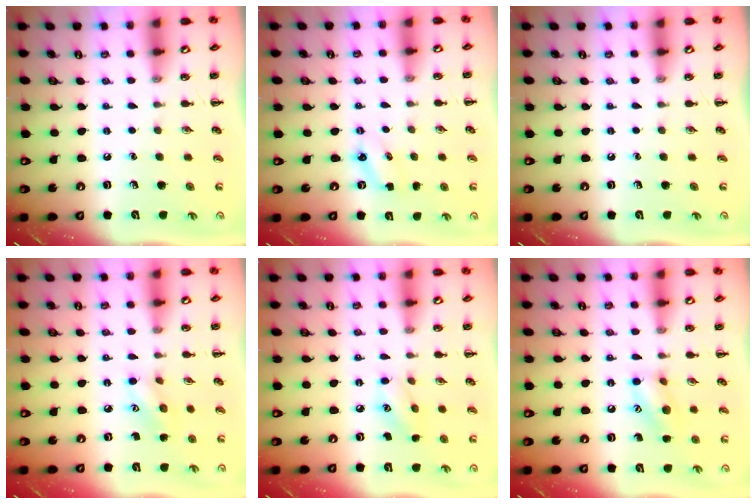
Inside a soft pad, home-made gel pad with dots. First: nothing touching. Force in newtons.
{"total": 2.9, "press": 2.8, "slide": 0.7}
{"total": 0.0}
{"total": 6.5, "press": 6.3, "slide": 1.3}
{"total": 7.0, "press": 7.0, "slide": 0.8}
{"total": 10.4, "press": 10.3, "slide": 0.9}